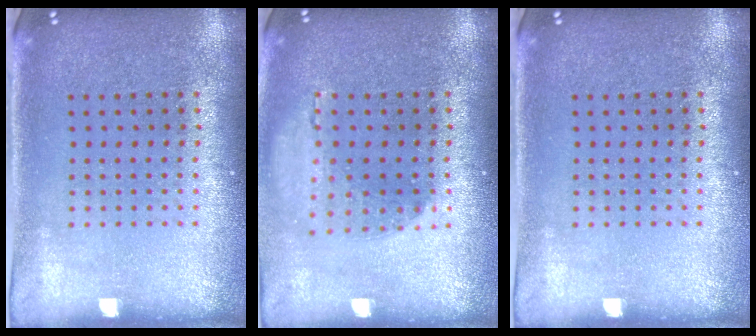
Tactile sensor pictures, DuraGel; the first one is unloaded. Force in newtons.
{"total": 1.1, "press": 1.1, "slide": 0.2}
{"total": 0.0}